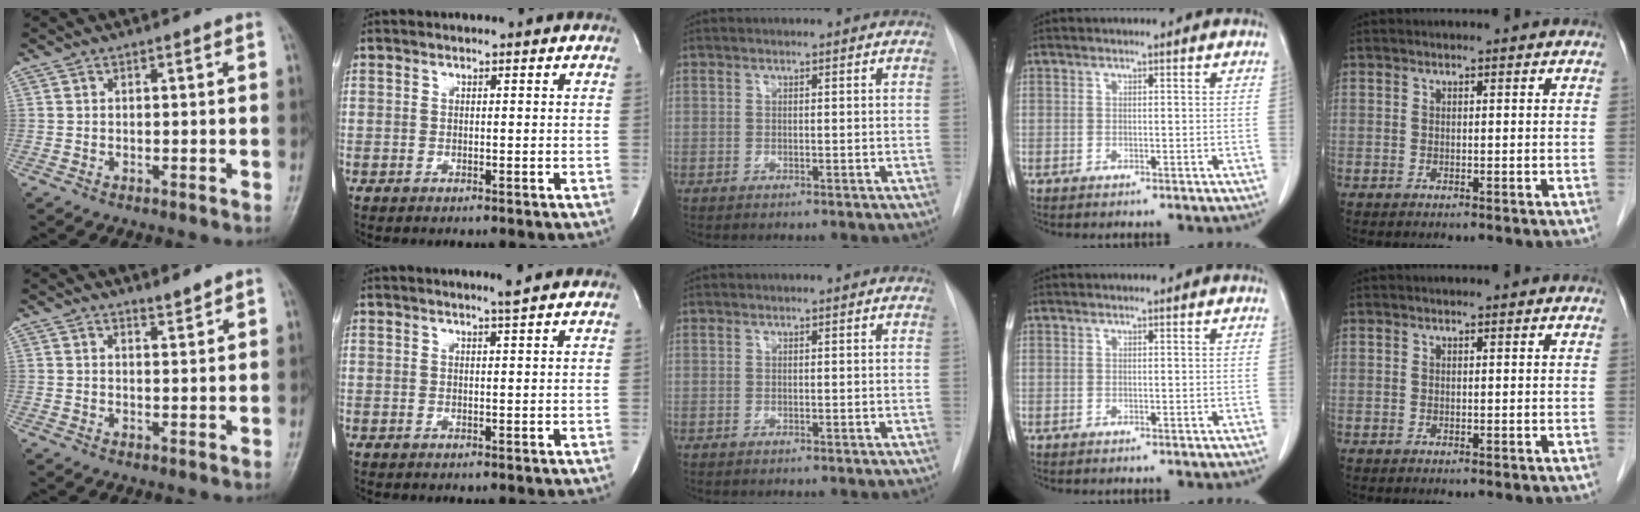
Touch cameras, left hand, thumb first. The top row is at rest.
{"thumb": {"total": 1.8, "force": [1.7, 0.1, 0.6], "torque": [-0.003, -0.018, 0.030]}, "index": {"total": 1.3, "force": [1.0, -0.6, 0.5], "torque": [-0.022, -0.011, 0.022]}}